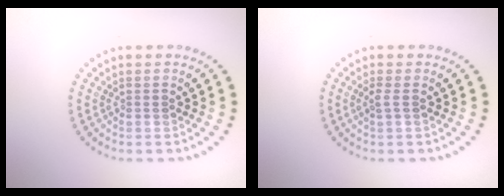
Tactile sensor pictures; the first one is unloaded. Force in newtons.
{"total": 0.9, "press": 0.7, "slide": 0.6}